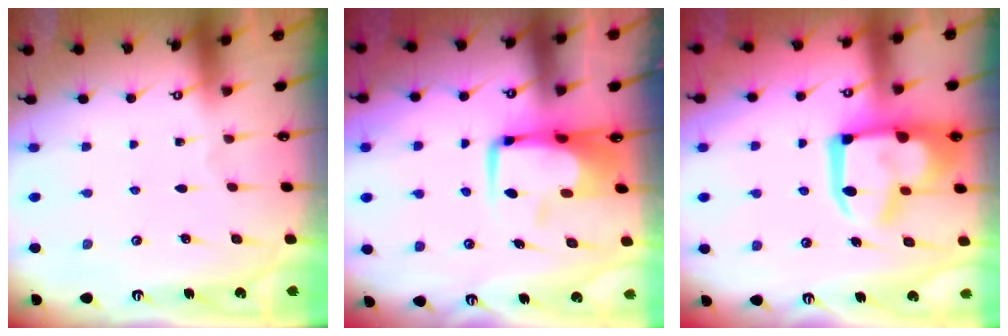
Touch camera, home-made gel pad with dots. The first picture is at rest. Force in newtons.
{"total": 8.3, "press": 8.1, "slide": 1.6}
{"total": 19.5, "press": 19.4, "slide": 1.7}